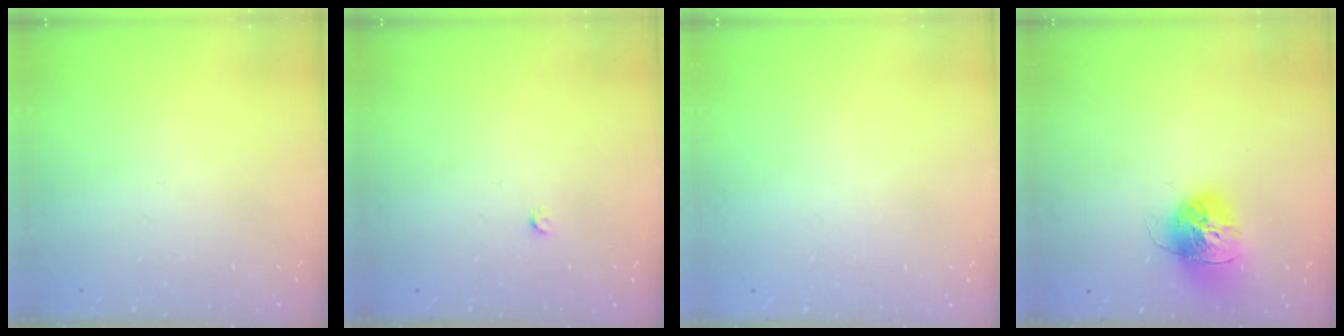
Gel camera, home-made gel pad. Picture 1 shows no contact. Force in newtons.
{"total": 2.4, "press": 2.4, "slide": 0.3}
{"total": 0.7, "press": 0.7, "slide": 0.3}
{"total": 15.7, "press": 15.6, "slide": 1.6}